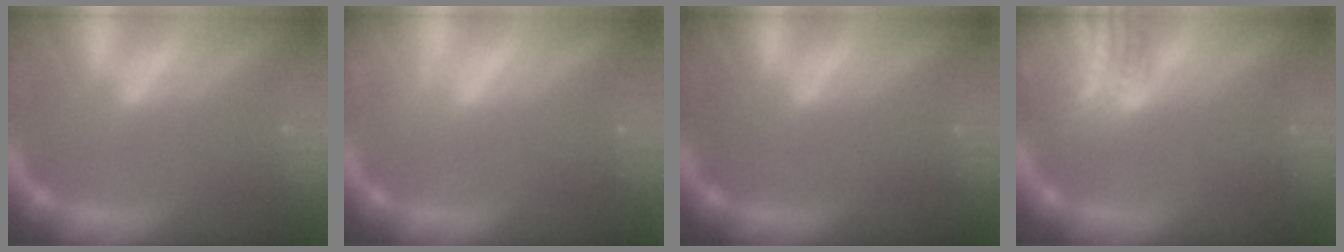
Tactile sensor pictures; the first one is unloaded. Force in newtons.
{"total": 0.9}
{"total": 0.0}
{"total": 7.5}